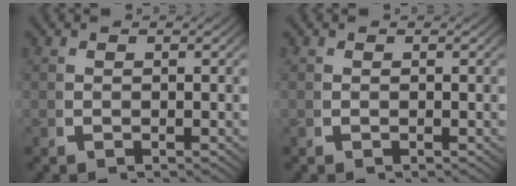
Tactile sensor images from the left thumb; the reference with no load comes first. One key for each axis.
{"total": 0.0}